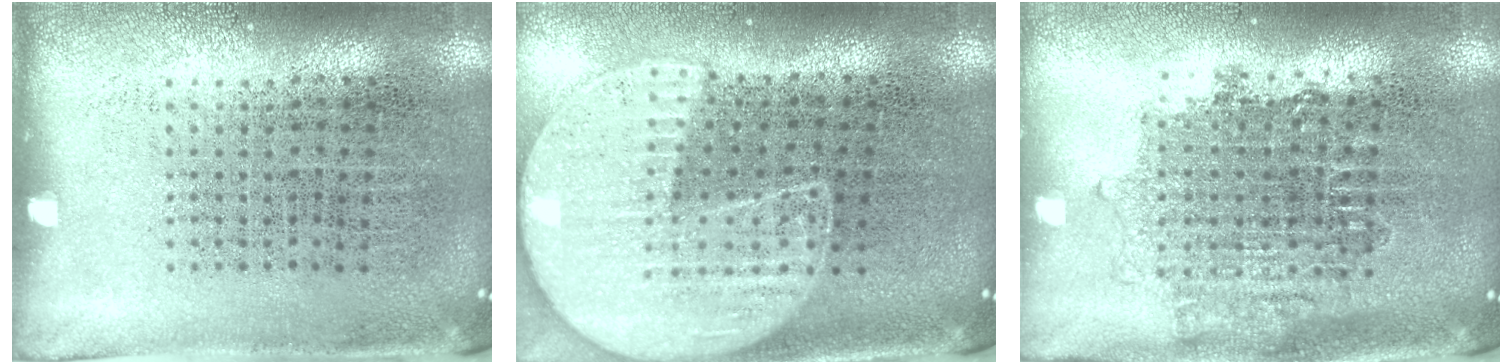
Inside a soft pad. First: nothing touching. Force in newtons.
{"total": 1.7, "press": 1.6, "slide": 0.7}
{"total": 1.6, "press": 1.3, "slide": 0.9}